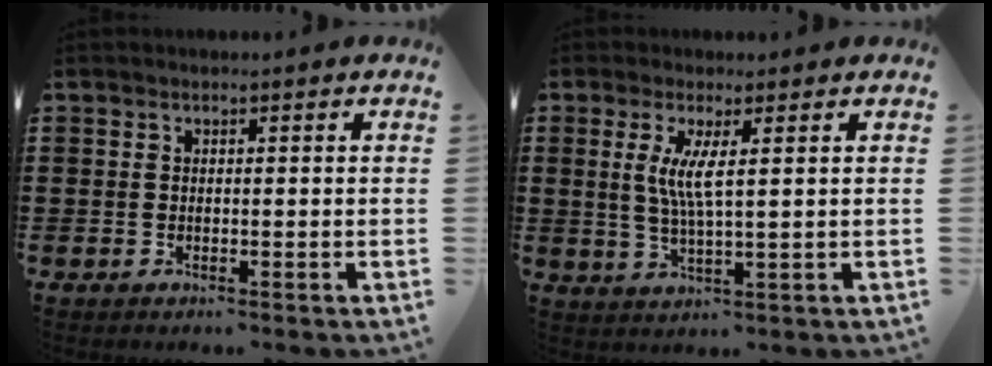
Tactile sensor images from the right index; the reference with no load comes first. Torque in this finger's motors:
{"motor_torque": [0.46, -0.33, 0.42, 0.12]}